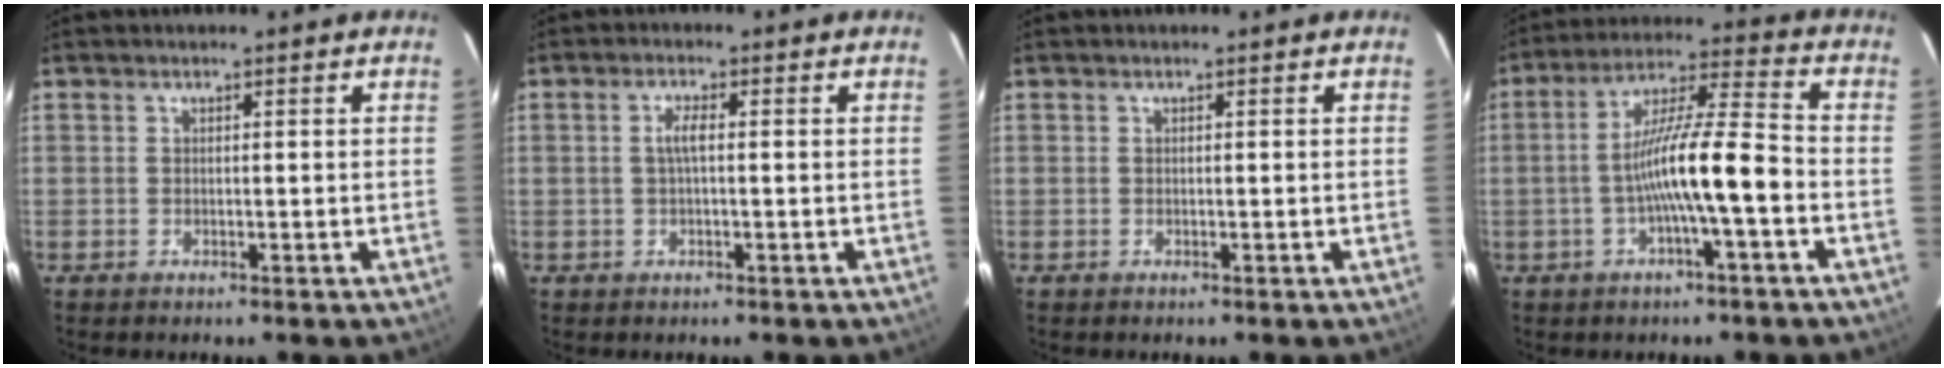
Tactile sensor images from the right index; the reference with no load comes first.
{"total": 2.3, "force": [0.1, 0.4, 2.3], "torque": [-0.046, 0.004, 0.001]}
{"total": 0.0}
{"total": 11.7, "force": [-3.4, 0.6, 11.2], "torque": [-0.205, 0.014, -0.063]}